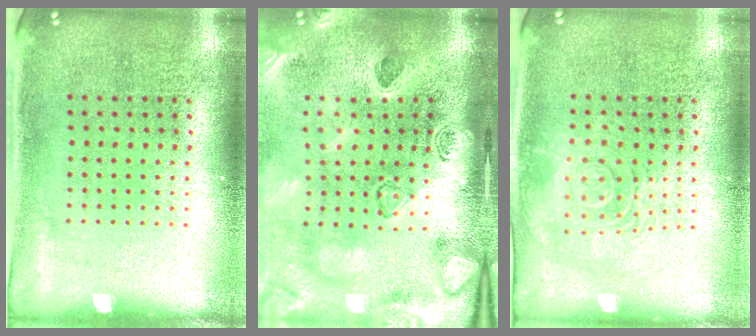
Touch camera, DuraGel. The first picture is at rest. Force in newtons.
{"total": 4.3, "press": 3.2, "slide": 3.0}
{"total": 2.8, "press": 2.8, "slide": 0.5}